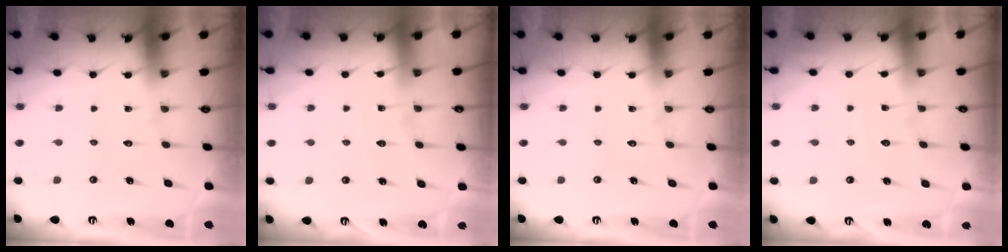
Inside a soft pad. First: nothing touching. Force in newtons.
{"total": 4.7, "press": 4.7, "slide": 0.5}
{"total": 0.0}
{"total": 3.4, "press": 3.4, "slide": 0.5}